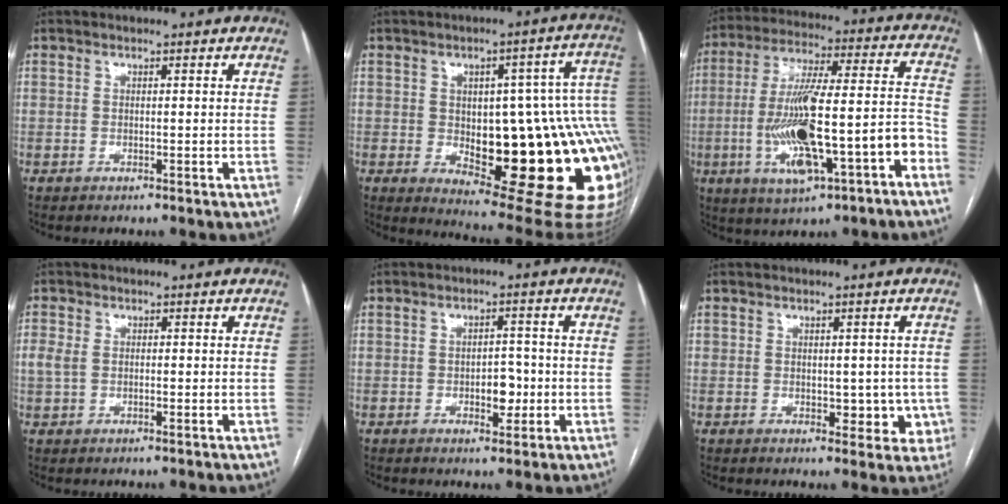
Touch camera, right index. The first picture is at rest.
{"total": 26.7, "force": [-3.2, 9.1, 24.9], "torque": [-0.219, 0.023, -0.018]}
{"total": 18.8, "force": [-6.6, 3.7, 17.2], "torque": [-0.312, 0.013, -0.098]}
{"total": 2.8, "force": [0.2, 1.9, 2.1], "torque": [-0.059, 0.005, 0.006]}
{"total": 4.0, "force": [-0.9, 2.2, 3.2], "torque": [-0.039, 0.007, -0.008]}
{"total": 5.3, "force": [-0.4, 3.7, 3.8], "torque": [-0.023, 0.011, 0.004]}